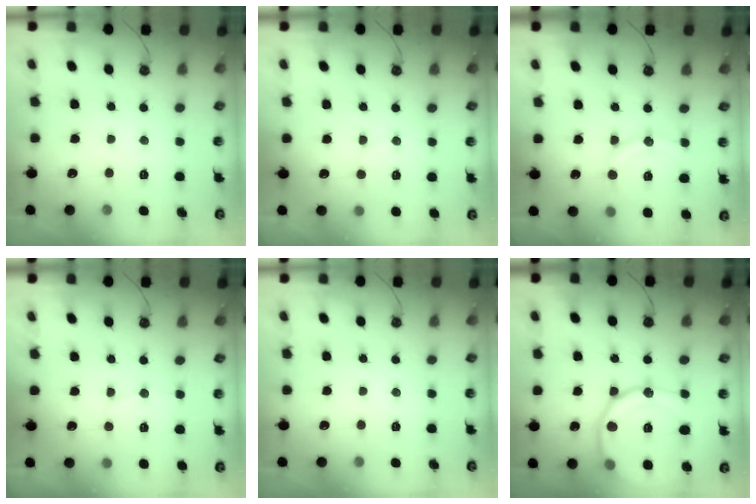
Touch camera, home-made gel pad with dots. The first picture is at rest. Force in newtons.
{"total": 5.4, "press": 5.2, "slide": 1.2}
{"total": 11.7, "press": 11.4, "slide": 2.7}
{"total": 4.0, "press": 3.9, "slide": 1.1}
{"total": 0.0}
{"total": 21.5, "press": 21.4, "slide": 2.4}